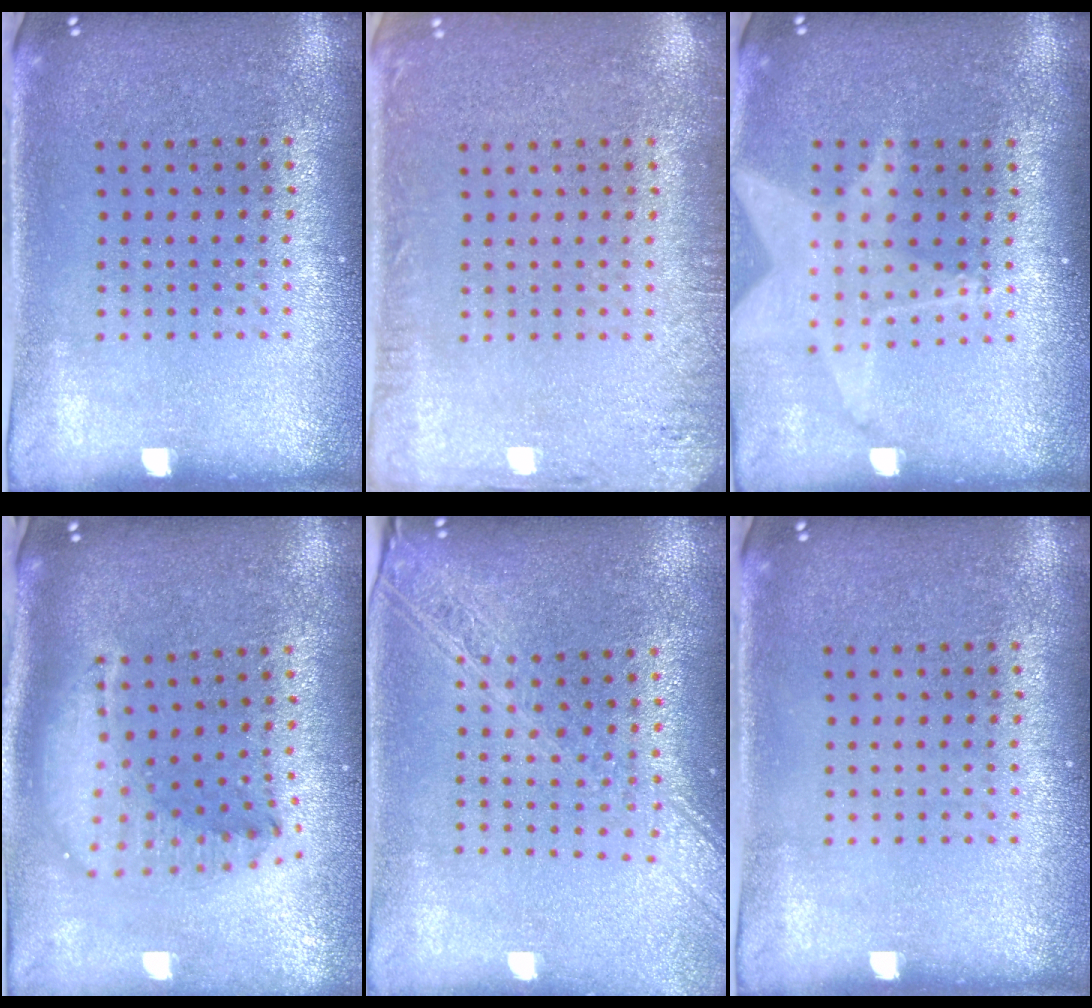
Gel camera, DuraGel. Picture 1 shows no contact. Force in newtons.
{"total": 1.9, "press": 1.9, "slide": 0.2}
{"total": 1.8, "press": 1.5, "slide": 1.1}
{"total": 1.8, "press": 1.4, "slide": 1.0}
{"total": 2.3, "press": 1.9, "slide": 1.3}
{"total": 0.0}